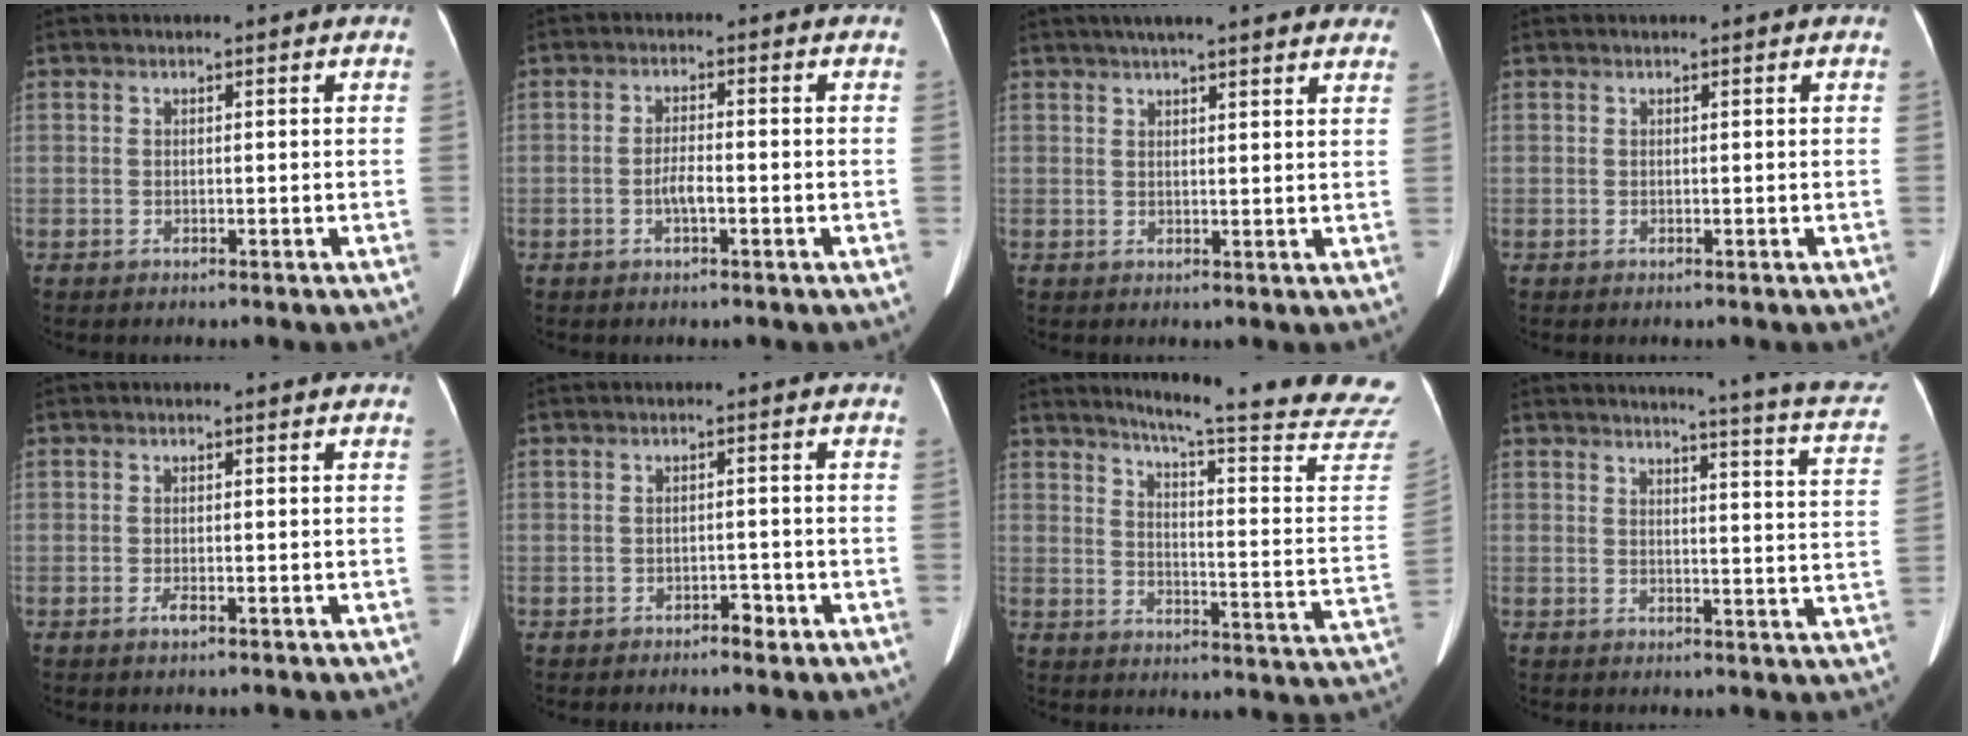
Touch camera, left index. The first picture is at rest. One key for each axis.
{"total": 2.9, "fx": -1.0, "fy": 0.7, "fz": 2.6, "tx": -0.052, "ty": 0.004, "tz": -0.018}
{"total": 15.7, "fx": 13.4, "fy": 2.3, "fz": 7.9, "tx": -0.104, "ty": 0.032, "tz": 0.162}
{"total": 0.0}
{"total": 1.0, "fx": -0.5, "fy": 0.1, "fz": 0.8, "tx": -0.012, "ty": -0.008, "tz": -0.010}
{"total": 1.8, "fx": -1.5, "fy": 0.7, "fz": 0.7, "tx": -0.004, "ty": -0.006, "tz": -0.022}
{"total": 24.7, "fx": 22.7, "fy": -0.8, "fz": 9.8, "tx": -0.132, "ty": -0.135, "tz": 0.263}
{"total": 14.6, "fx": 13.2, "fy": -0.6, "fz": 6.0, "tx": -0.068, "ty": -0.082, "tz": 0.123}